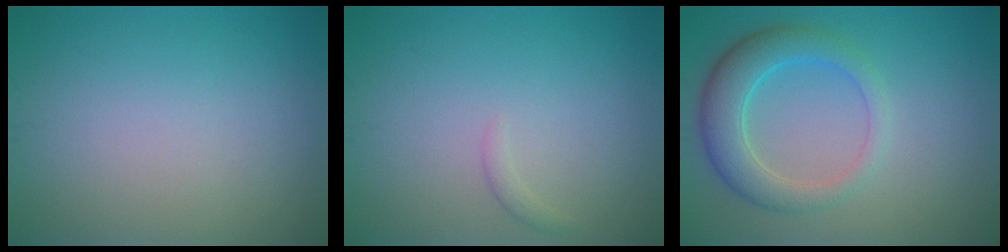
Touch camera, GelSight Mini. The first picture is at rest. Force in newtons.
{"total": 0.7, "press": 0.7, "slide": 0.1}
{"total": 4.6, "press": 4.6, "slide": 0.3}